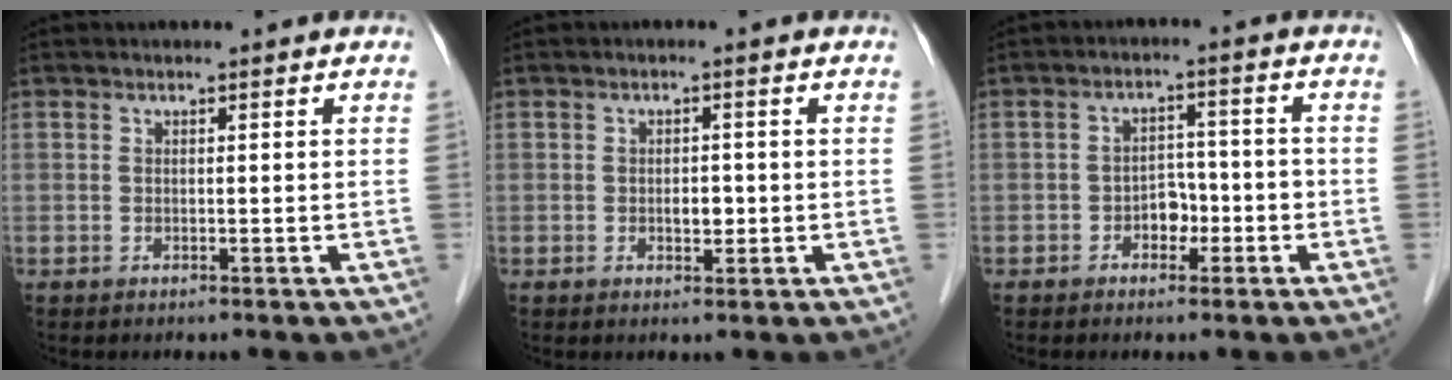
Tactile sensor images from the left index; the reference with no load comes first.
{"total": 2.1, "force": [-0.4, 1.2, 1.6], "torque": [-0.025, 0.001, -0.003]}
{"total": 3.9, "force": [-1.8, 2.5, 2.3], "torque": [-0.034, 0.014, -0.032]}